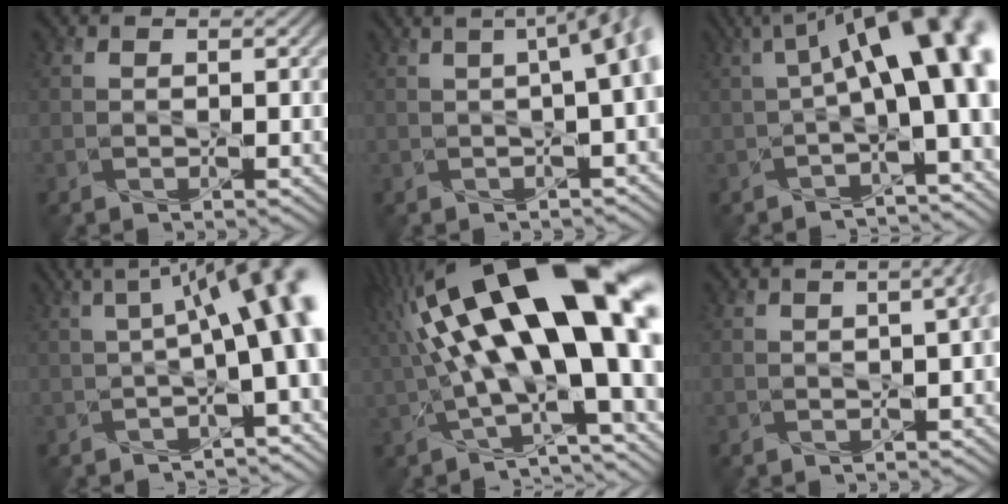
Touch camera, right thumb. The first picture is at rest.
{"total": 7.6, "force": [0.5, 2.1, 7.3], "torque": [-0.081, 0.023, -0.009]}
{"total": 13.6, "force": [0.8, 4.8, 12.7], "torque": [-0.177, 0.022, 0.007]}
{"total": 10.7, "force": [0.0, 2.7, 10.3], "torque": [-0.147, 0.016, -0.004]}
{"total": 20.0, "force": [3.4, 6.5, 18.6], "torque": [-0.319, 0.008, 0.063]}
{"total": 3.5, "force": [-0.3, 1.1, 3.3], "torque": [-0.039, 0.006, -0.005]}